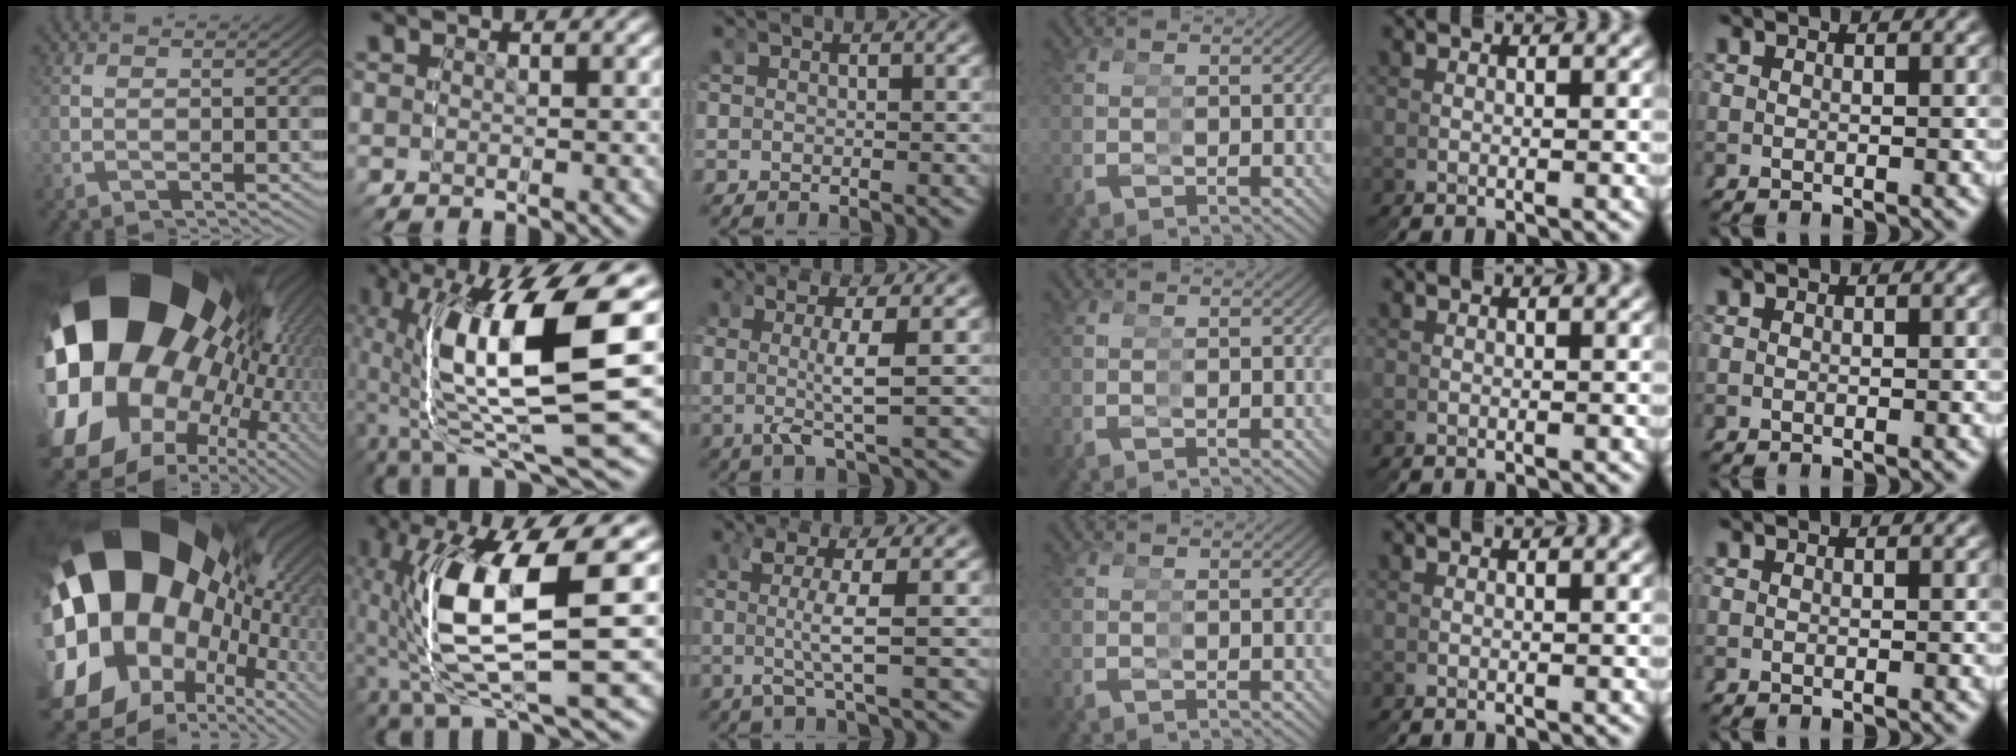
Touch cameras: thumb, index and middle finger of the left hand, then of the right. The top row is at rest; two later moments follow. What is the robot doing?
{"motion": "grasp_and_lifting", "object": "glasses"}